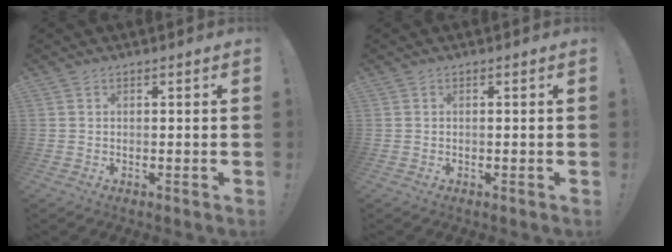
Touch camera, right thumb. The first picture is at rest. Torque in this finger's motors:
{"motor_torque": [-0.20, -0.14, -0.28, -0.08, 0.00]}